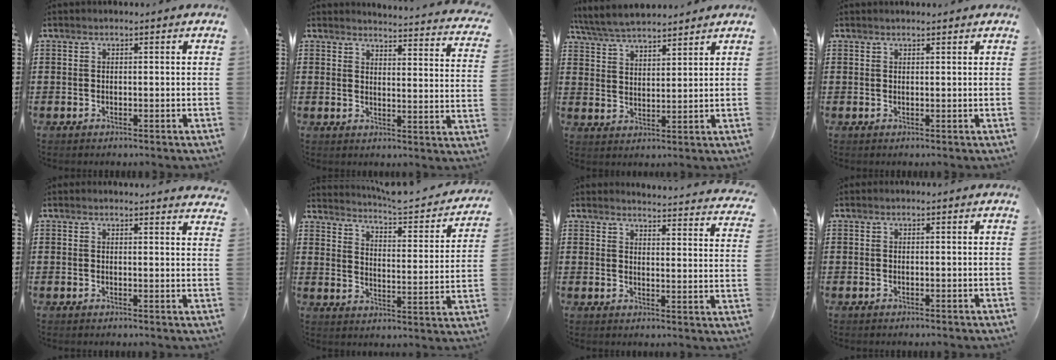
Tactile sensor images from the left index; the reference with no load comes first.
{"total": 3.1, "force": [3.0, -0.3, 0.7], "torque": [-0.022, -0.033, 0.047]}
{"total": 5.4, "force": [5.2, 0.7, 1.3], "torque": [-0.045, -0.017, 0.093]}
{"total": 0.8, "force": [0.8, 0.0, 0.2], "torque": [-0.005, -0.001, 0.016]}
{"total": 1.9, "force": [1.9, -0.1, 0.3], "torque": [-0.001, -0.005, 0.034]}
{"total": 4.3, "force": [4.2, -0.3, 1.1], "torque": [-0.038, -0.037, 0.062]}
{"total": 3.5, "force": [3.5, -0.1, 0.5], "torque": [-0.019, -0.028, 0.057]}
{"total": 0.0}